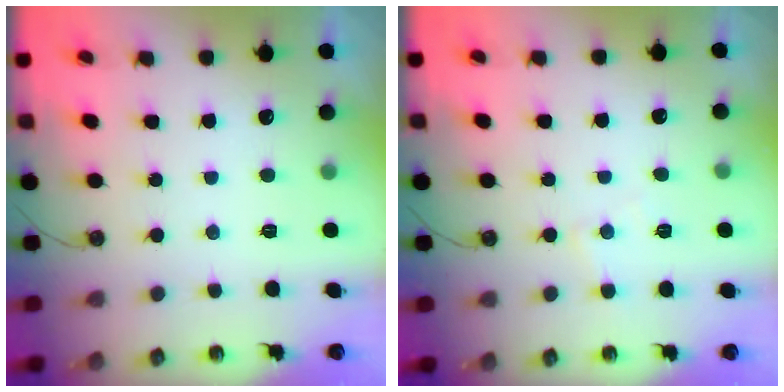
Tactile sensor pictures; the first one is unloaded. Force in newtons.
{"total": 4.8, "press": 4.8, "slide": 0.7}